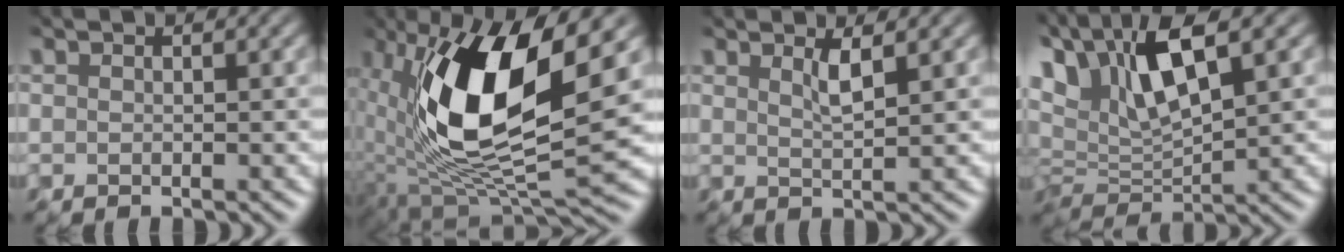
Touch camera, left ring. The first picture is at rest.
{"total": 11.9, "force": [1.8, 4.7, 10.8], "torque": [-0.199, -0.016, 0.035]}
{"total": 1.9, "force": [1.0, 0.4, 1.5], "torque": [-0.023, -0.001, 0.014]}
{"total": 9.4, "force": [3.9, 3.8, 7.7], "torque": [-0.153, 0.018, 0.065]}